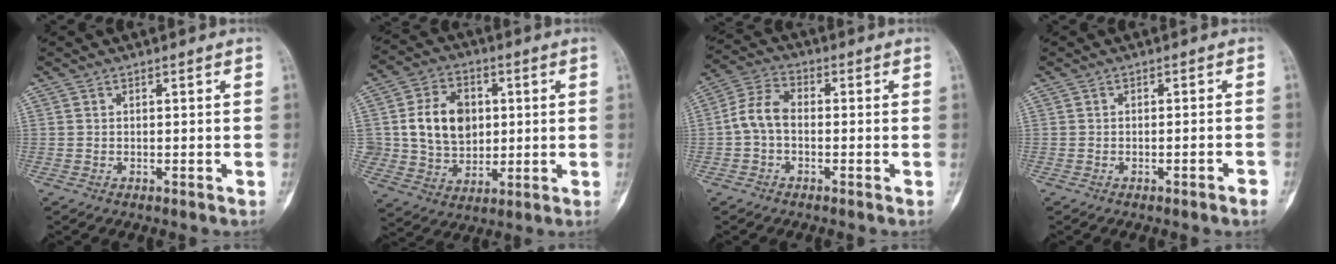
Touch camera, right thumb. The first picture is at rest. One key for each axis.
{"total": 13.0, "fx": 1.9, "fy": 10.1, "fz": 8.0, "tx": -0.099, "ty": -0.003, "tz": 0.040}
{"total": 6.5, "fx": -0.9, "fy": 4.2, "fz": 4.9, "tx": -0.093, "ty": 0.021, "tz": -0.029}
{"total": 2.2, "fx": -1.3, "fy": 0.1, "fz": 1.7, "tx": -0.031, "ty": 0.009, "tz": -0.016}